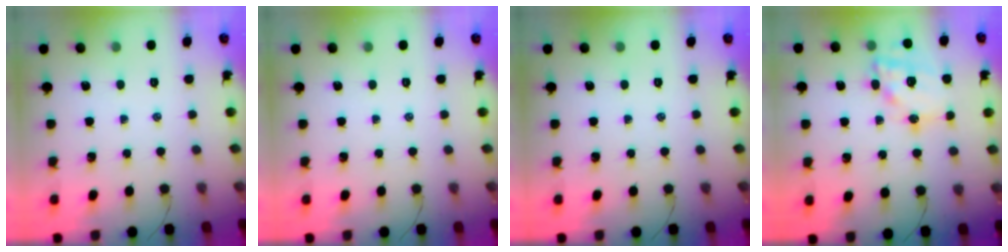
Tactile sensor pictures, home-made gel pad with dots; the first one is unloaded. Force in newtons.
{"total": 0.0}
{"total": 0.0}
{"total": 15.6, "press": 15.2, "slide": 3.7}